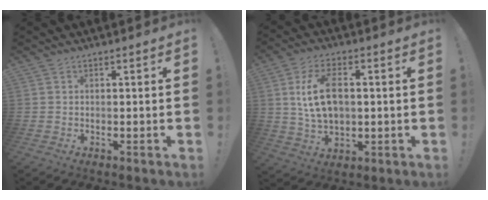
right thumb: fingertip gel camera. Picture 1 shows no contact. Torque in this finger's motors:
{"motor_torque": [0.64, 0.68, 0.50, 0.47, 0.10]}